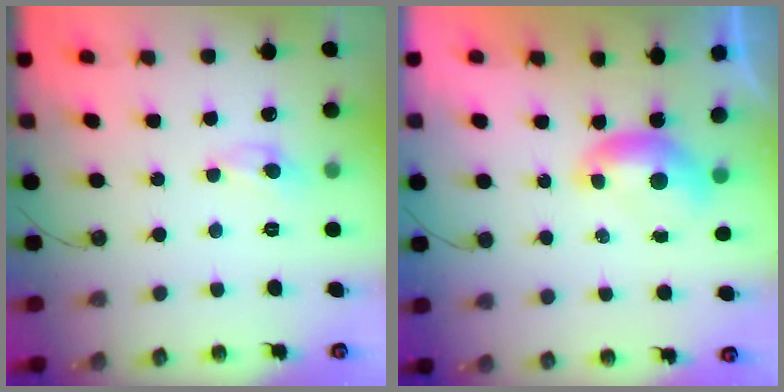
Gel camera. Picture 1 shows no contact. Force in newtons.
{"total": 0.0}